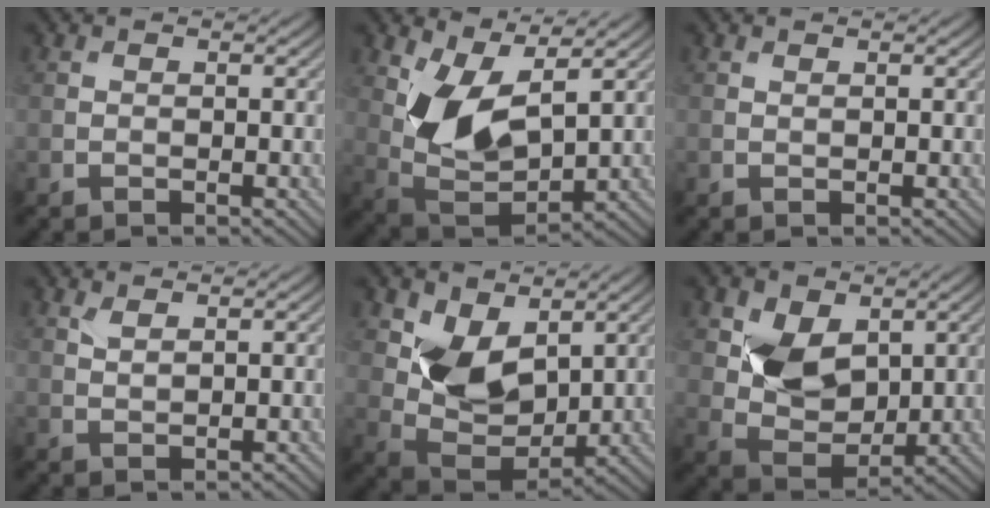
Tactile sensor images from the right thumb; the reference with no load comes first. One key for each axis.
{"total": 9.0, "fx": 3.4, "fy": 4.3, "fz": 7.0, "tx": -0.151, "ty": -0.012, "tz": 0.068}
{"total": 0.0}
{"total": 1.3, "fx": 1.0, "fy": 0.3, "fz": 0.7, "tx": -0.022, "ty": 0.000, "tz": 0.023}
{"total": 8.0, "fx": 3.4, "fy": 5.2, "fz": 5.1, "tx": -0.105, "ty": -0.016, "tz": 0.063}
{"total": 7.6, "fx": 2.5, "fy": 5.4, "fz": 4.8, "tx": -0.103, "ty": -0.012, "tz": 0.047}